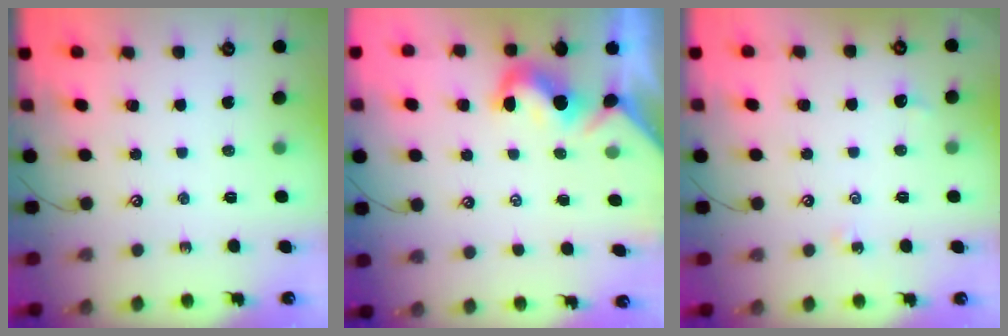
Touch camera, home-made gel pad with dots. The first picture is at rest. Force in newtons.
{"total": 1.9, "press": 1.9, "slide": 0.6}
{"total": 2.0, "press": 1.9, "slide": 0.5}